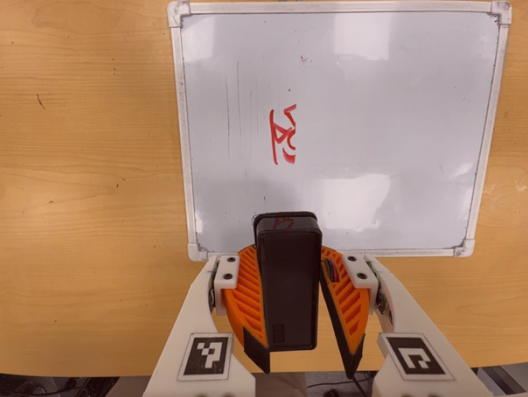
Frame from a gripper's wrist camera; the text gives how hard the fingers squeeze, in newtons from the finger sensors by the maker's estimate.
{"total": 9.5, "left": 9.7, "right": 9.3}